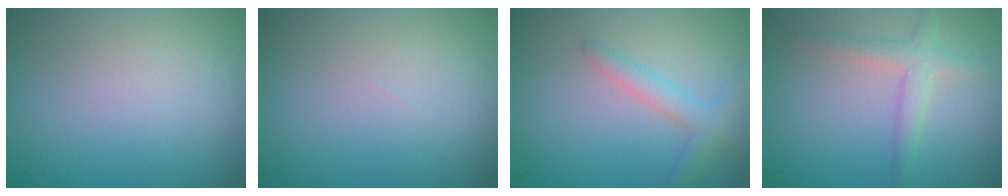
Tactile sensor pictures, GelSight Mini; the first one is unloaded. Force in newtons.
{"total": 0.0}
{"total": 2.2, "press": 2.2, "slide": 0.1}
{"total": 2.5, "press": 2.5, "slide": 0.1}